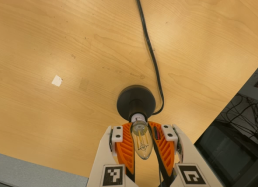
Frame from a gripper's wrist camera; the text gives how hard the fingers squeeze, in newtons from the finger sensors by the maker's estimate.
{"total": 26.8, "left": 25.5, "right": 28.1}